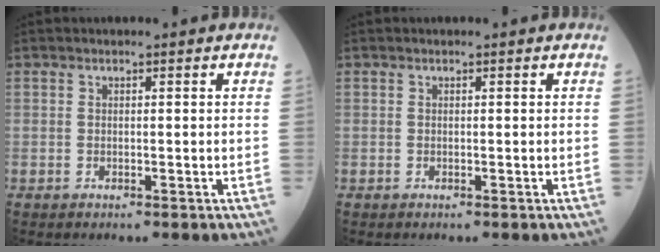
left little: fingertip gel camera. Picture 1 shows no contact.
{"total": 0.0}